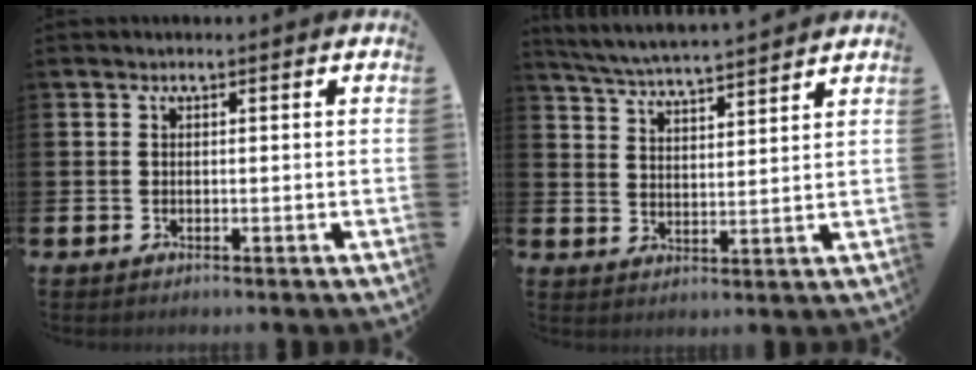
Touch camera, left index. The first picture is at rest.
{"total": 5.5, "force": [5.4, 0.0, 0.9], "torque": [-0.037, -0.037, 0.095]}